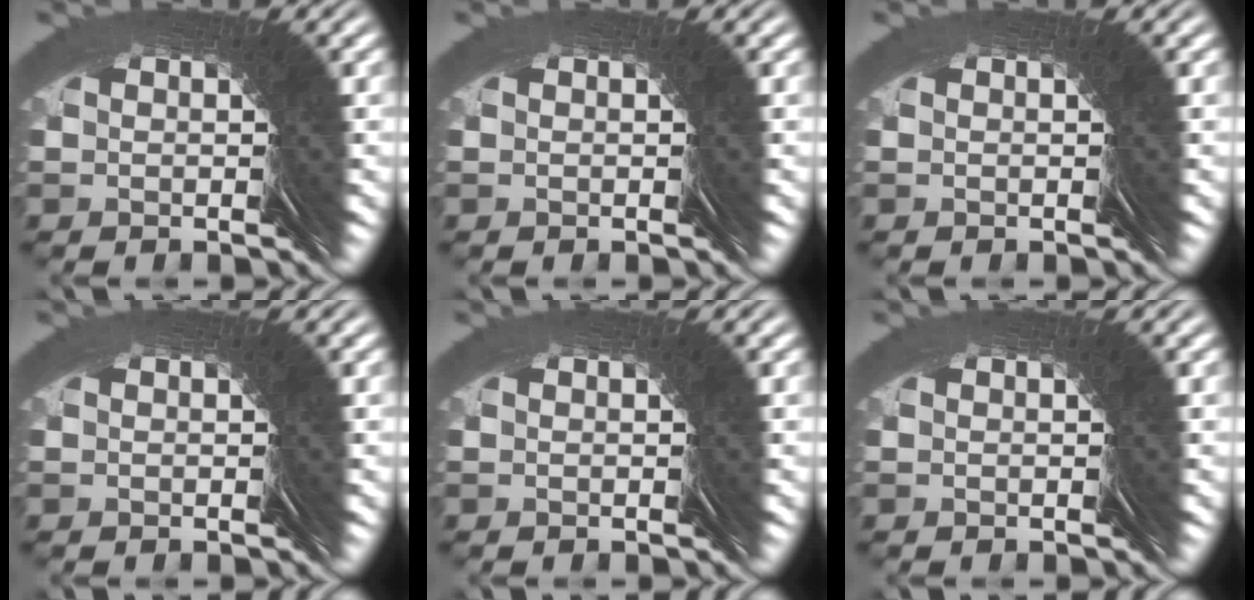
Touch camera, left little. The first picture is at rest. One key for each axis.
{"total": 0.0}
{"total": 0.0}
{"total": 0.0}
{"total": 0.0}
{"total": 0.0}